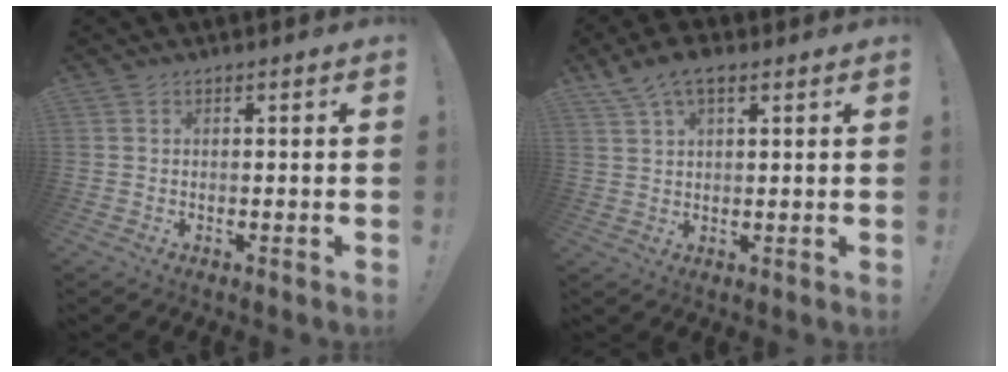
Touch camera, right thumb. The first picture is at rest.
{"total": 7.2, "force": [4.2, 3.2, 4.9], "torque": [-0.088, -0.005, 0.080]}